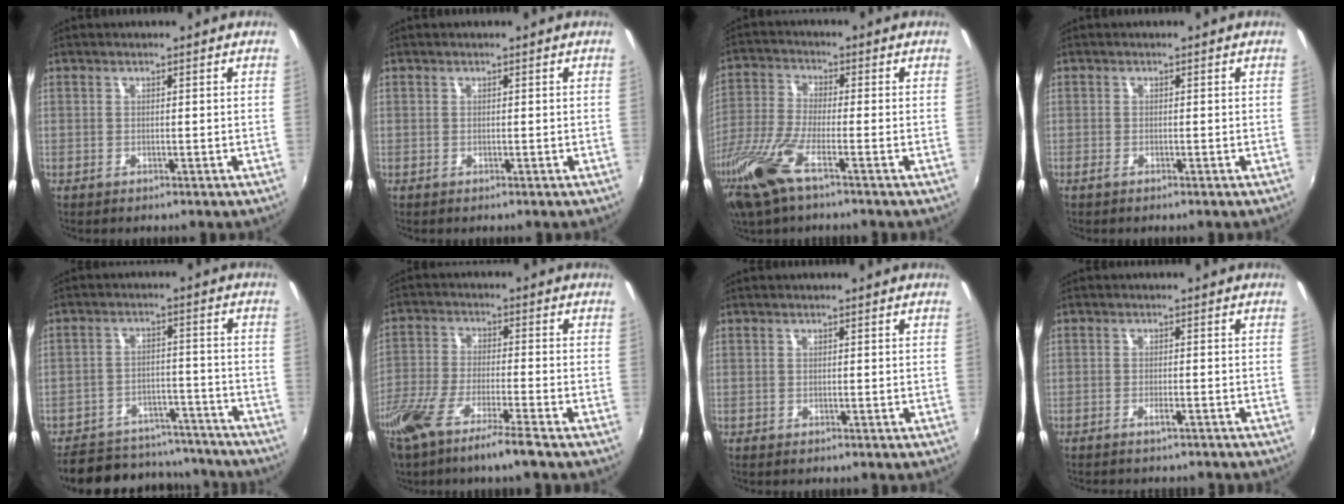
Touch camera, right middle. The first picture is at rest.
{"total": 0.0}
{"total": 12.0, "force": [-7.3, 2.4, 9.2], "torque": [-0.208, -0.034, -0.148]}
{"total": 0.8, "force": [-0.6, 0.1, 0.6], "torque": [-0.012, -0.003, -0.014]}
{"total": 20.4, "force": [-17.3, 8.2, 6.9], "torque": [-0.153, 0.027, -0.219]}
{"total": 12.0, "force": [-8.9, 0.5, 8.0], "torque": [-0.174, -0.036, -0.165]}
{"total": 0.0}
{"total": 2.8, "force": [-2.6, 0.4, 1.1], "torque": [-0.032, -0.006, -0.043]}